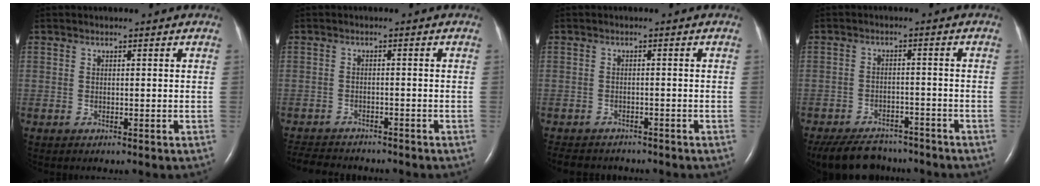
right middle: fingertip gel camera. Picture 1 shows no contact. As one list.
[{"total": 8.2, "force": [-7.5, 2.1, 2.5], "torque": [-0.043, -0.007, -0.109]}, {"total": 7.3, "force": [-6.5, 2.6, 2.1], "torque": [-0.035, -0.002, -0.086]}, {"total": 11.2, "force": [-9.7, 4.4, 3.4], "torque": [-0.065, -0.001, -0.138]}]